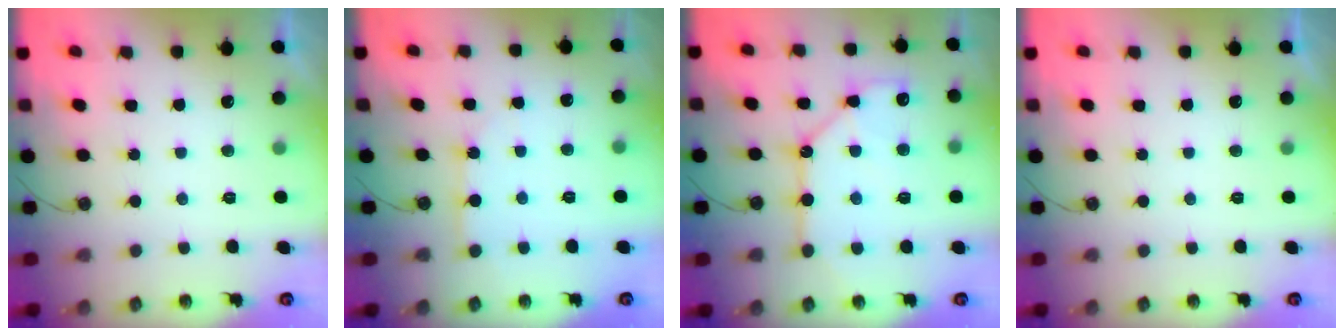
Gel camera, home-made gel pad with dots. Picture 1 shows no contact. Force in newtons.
{"total": 4.2, "press": 4.2, "slide": 0.2}
{"total": 11.8, "press": 11.7, "slide": 1.1}
{"total": 0.0}